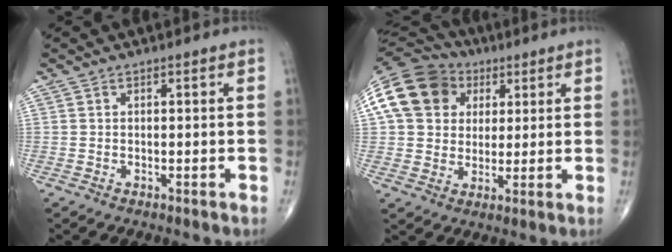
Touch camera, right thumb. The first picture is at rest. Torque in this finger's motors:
{"motor_torque": [0.62, 3.26, 1.22, 0.20, 0.14]}